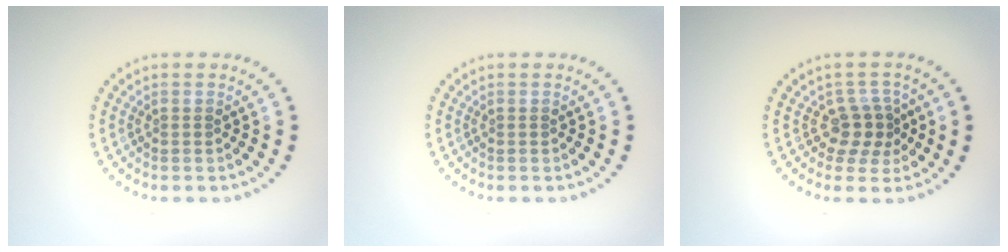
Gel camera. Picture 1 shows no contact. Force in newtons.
{"total": 0.0}
{"total": 2.6, "press": 2.1, "slide": 1.5}